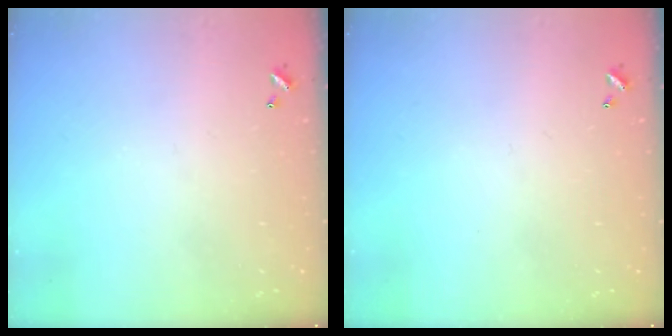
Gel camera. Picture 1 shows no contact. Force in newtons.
{"total": 0.0}